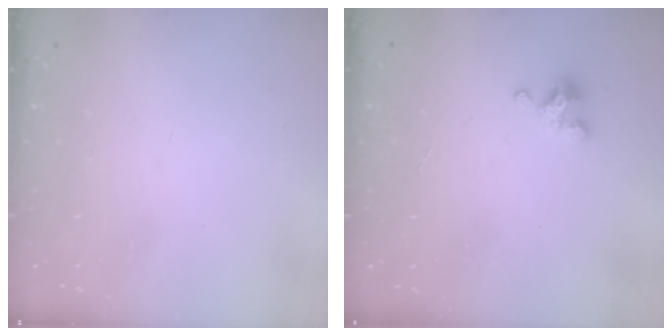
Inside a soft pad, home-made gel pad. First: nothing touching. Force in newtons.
{"total": 3.4, "press": 3.4, "slide": 0.2}